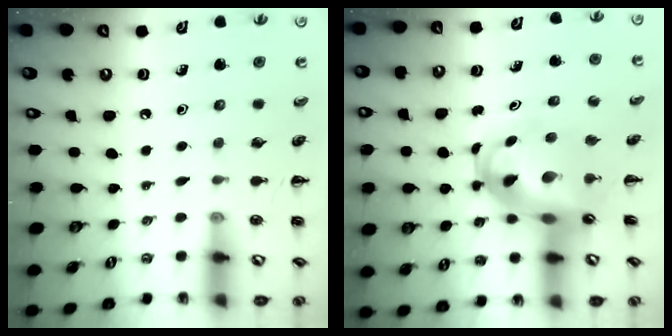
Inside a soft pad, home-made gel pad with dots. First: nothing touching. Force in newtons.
{"total": 9.7, "press": 9.2, "slide": 3.0}